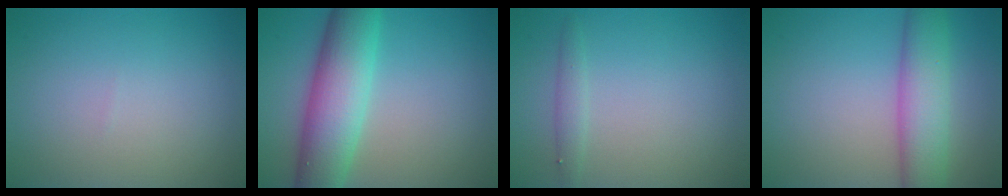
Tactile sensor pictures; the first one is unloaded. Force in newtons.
{"total": 8.1, "press": 8.1, "slide": 0.1}
{"total": 0.7, "press": 0.7, "slide": 0.1}
{"total": 6.0, "press": 5.9, "slide": 0.1}